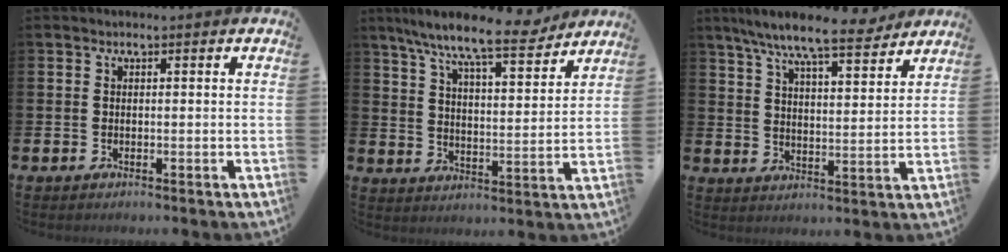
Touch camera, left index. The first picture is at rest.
{"total": 10.2, "force": [9.0, 1.3, 4.7], "torque": [-0.109, -0.052, 0.152]}
{"total": 9.5, "force": [8.6, 1.1, 4.1], "torque": [-0.092, -0.046, 0.150]}